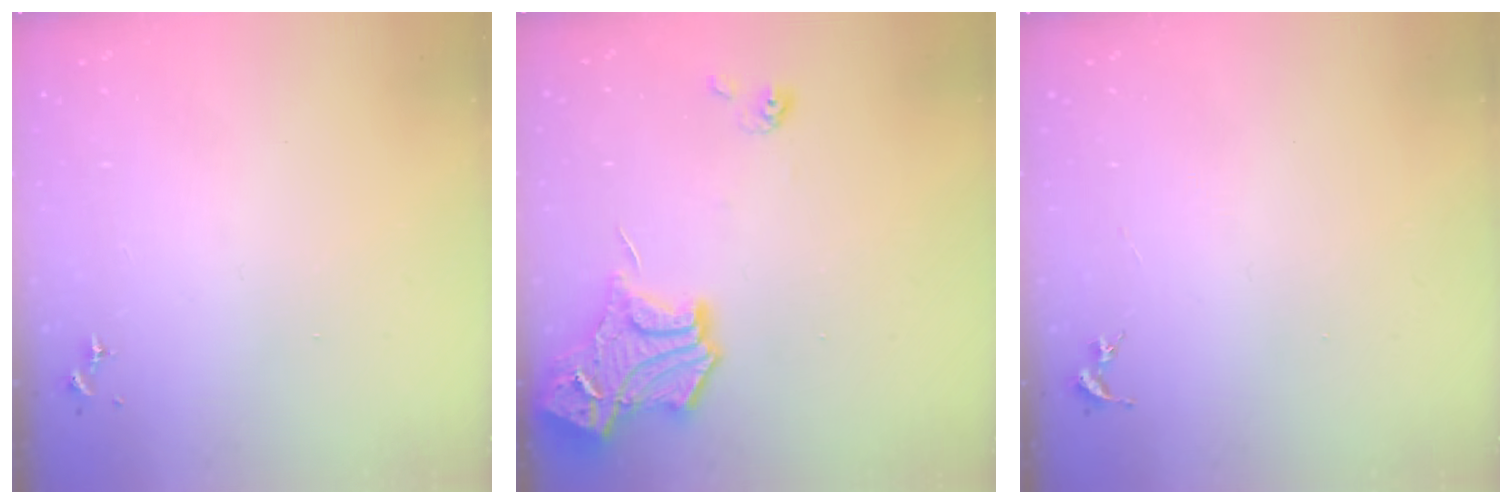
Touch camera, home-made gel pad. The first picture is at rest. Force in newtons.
{"total": 15.5, "press": 15.4, "slide": 1.4}
{"total": 0.0}